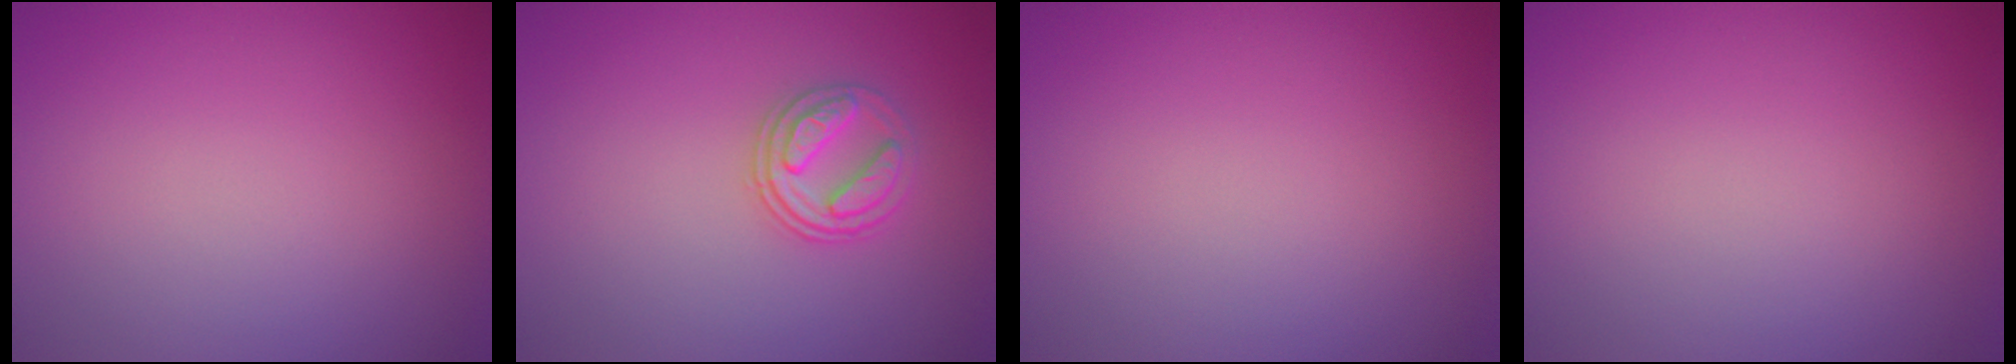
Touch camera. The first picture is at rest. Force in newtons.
{"total": 2.6, "press": 2.5, "slide": 0.7}
{"total": 0.0}
{"total": 0.0}